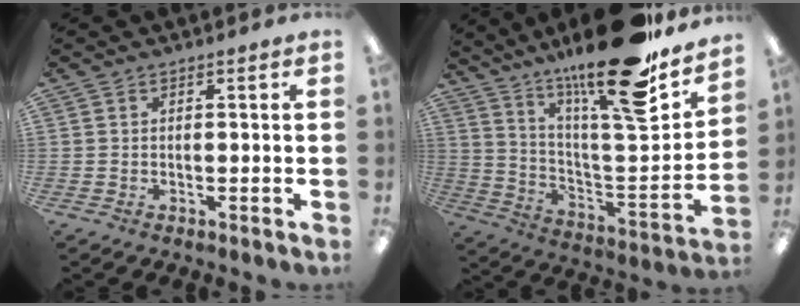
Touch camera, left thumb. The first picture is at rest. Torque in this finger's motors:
{"motor_torque": [1.88, -0.45, 2.04, -0.71, 0.56]}